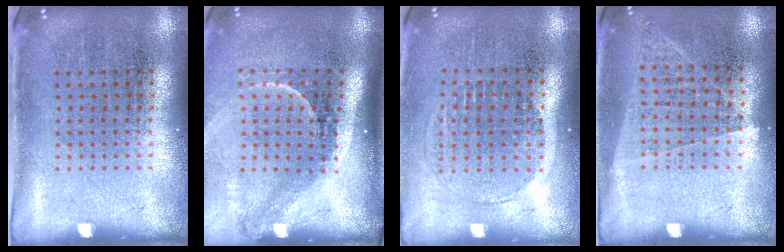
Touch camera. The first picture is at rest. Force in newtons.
{"total": 2.2, "press": 1.4, "slide": 1.7}
{"total": 1.4, "press": 1.2, "slide": 0.7}
{"total": 1.0, "press": 0.9, "slide": 0.5}